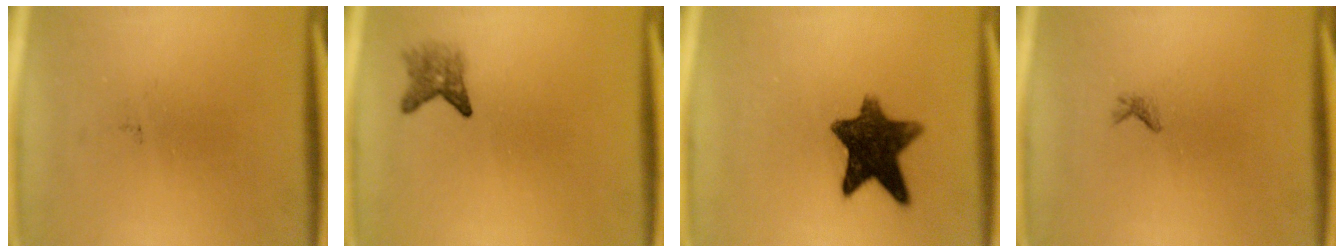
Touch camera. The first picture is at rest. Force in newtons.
{"total": 2.4}
{"total": 10.9}
{"total": 0.6}